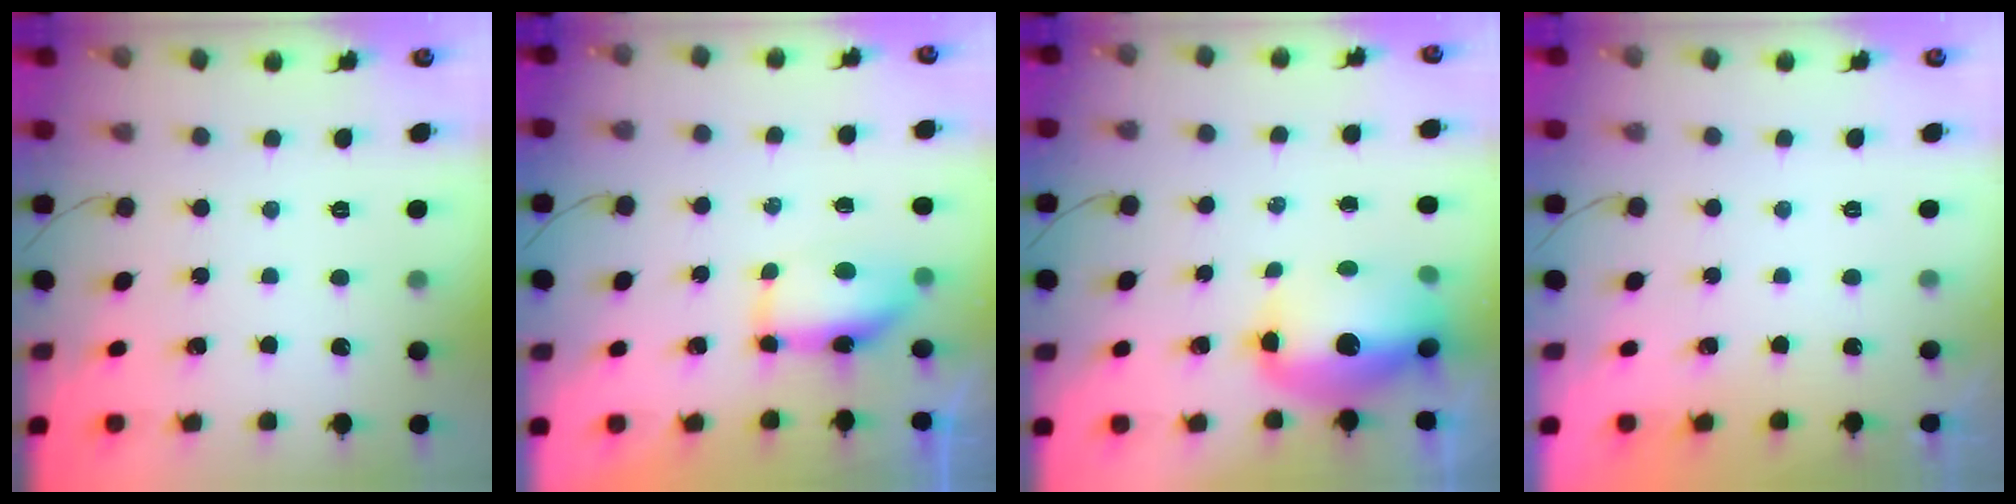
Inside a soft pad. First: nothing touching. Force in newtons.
{"total": 13.9, "press": 9.1, "slide": 10.5}
{"total": 13.0, "press": 12.7, "slide": 2.9}
{"total": 0.6, "press": 0.2, "slide": 0.5}